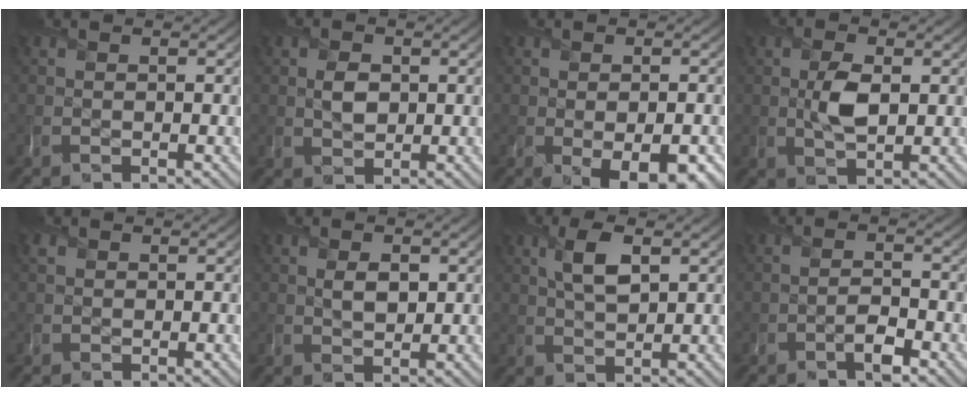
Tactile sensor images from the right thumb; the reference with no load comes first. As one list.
[{"total": 2.5, "force": [0.4, 2.0, 1.5], "torque": [-0.034, -0.006, 0.009]}, {"total": 5.6, "force": [-1.8, 2.7, 4.5], "torque": [-0.062, -0.023, -0.010]}, {"total": 4.1, "force": [0.2, 2.2, 3.4], "torque": [-0.073, -0.005, 0.007]}, {"total": 0.7, "force": [0.3, 0.6, -0.1], "torque": [0.001, -0.002, 0.007]}, {"total": 2.4, "force": [0.7, 1.6, 1.7], "torque": [-0.034, -0.007, 0.016]}, {"total": 4.6, "force": [1.9, 1.8, 3.8], "torque": [-0.086, 0.001, 0.037]}, {"total": 2.6, "force": [-1.8, 0.8, 1.6], "torque": [-0.029, -0.003, -0.038]}]